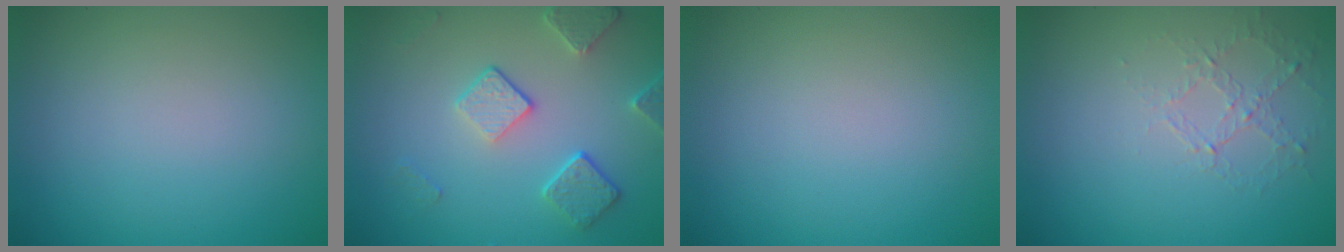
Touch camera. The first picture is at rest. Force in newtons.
{"total": 3.9, "press": 3.1, "slide": 2.4}
{"total": 0.0}
{"total": 1.1, "press": 0.5, "slide": 1.0}